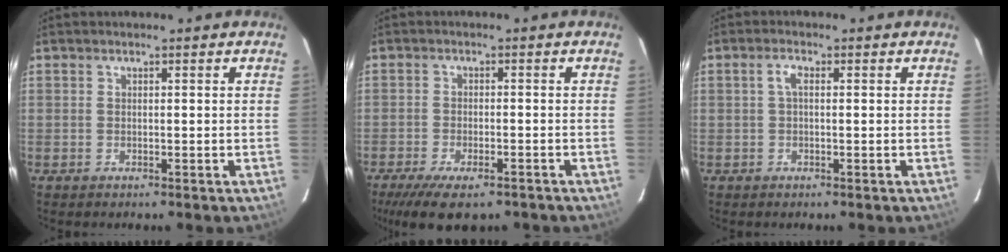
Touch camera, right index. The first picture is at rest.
{"total": 11.0, "force": [-8.0, 3.8, 6.5], "torque": [-0.149, -0.033, -0.130]}
{"total": 2.0, "force": [0.3, 0.8, 1.8], "torque": [-0.039, 0.008, 0.005]}